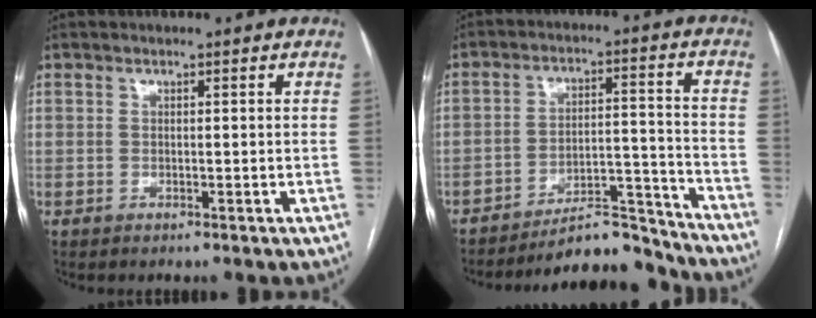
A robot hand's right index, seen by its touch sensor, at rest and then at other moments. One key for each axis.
{"total": 10.9, "fx": -10.5, "fy": 1.8, "fz": 2.1, "tx": -0.017, "ty": 0.043, "tz": -0.169}